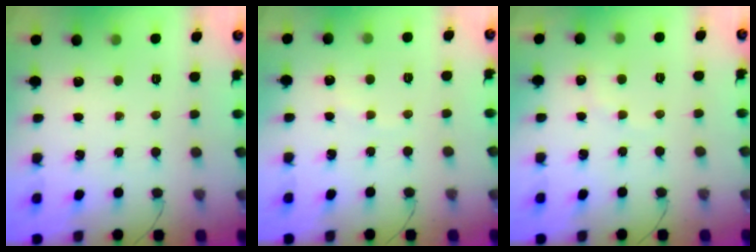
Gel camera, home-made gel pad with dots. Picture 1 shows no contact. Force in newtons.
{"total": 2.7, "press": 2.6, "slide": 0.5}
{"total": 6.4, "press": 6.2, "slide": 1.4}